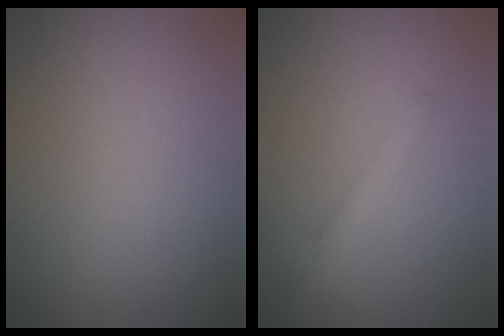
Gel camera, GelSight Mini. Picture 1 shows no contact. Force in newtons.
{"total": 2.2, "press": 2.2, "slide": 0.1}